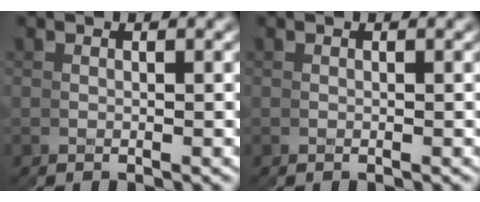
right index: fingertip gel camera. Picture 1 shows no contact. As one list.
[{"total": 0.0}]